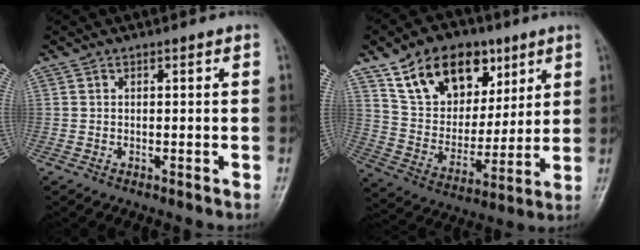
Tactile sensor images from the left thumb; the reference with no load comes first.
{"total": 19.1, "force": [10.5, 12.4, 10.0], "torque": [-0.120, -0.032, 0.190]}